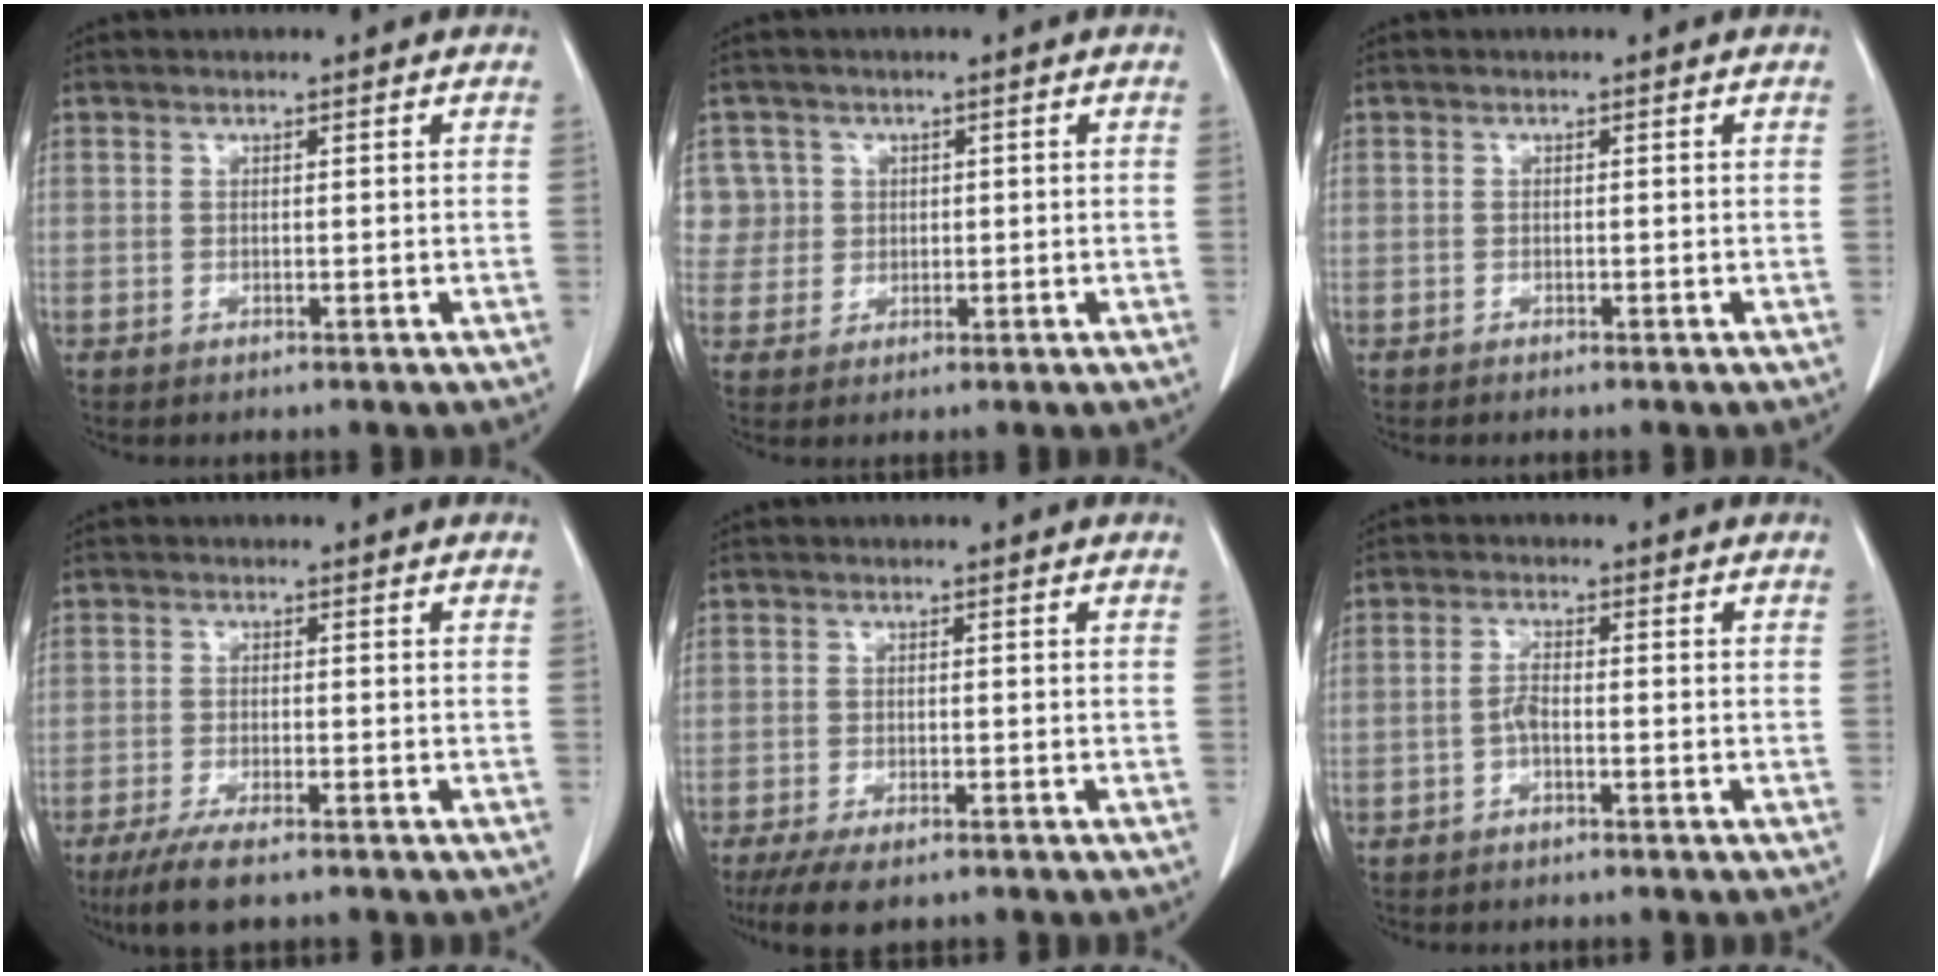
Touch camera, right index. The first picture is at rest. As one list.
[{"total": 4.6, "force": [1.4, 4.3, -0.4], "torque": [0.027, 0.010, 0.029]}, {"total": 0.0}, {"total": 5.9, "force": [-4.2, 1.0, 4.0], "torque": [-0.074, -0.015, -0.069]}, {"total": 5.0, "force": [-3.5, 1.9, 3.0], "torque": [-0.054, -0.011, -0.057]}, {"total": 2.2, "force": [-0.8, 0.6, 1.9], "torque": [-0.039, 0.003, -0.016]}]